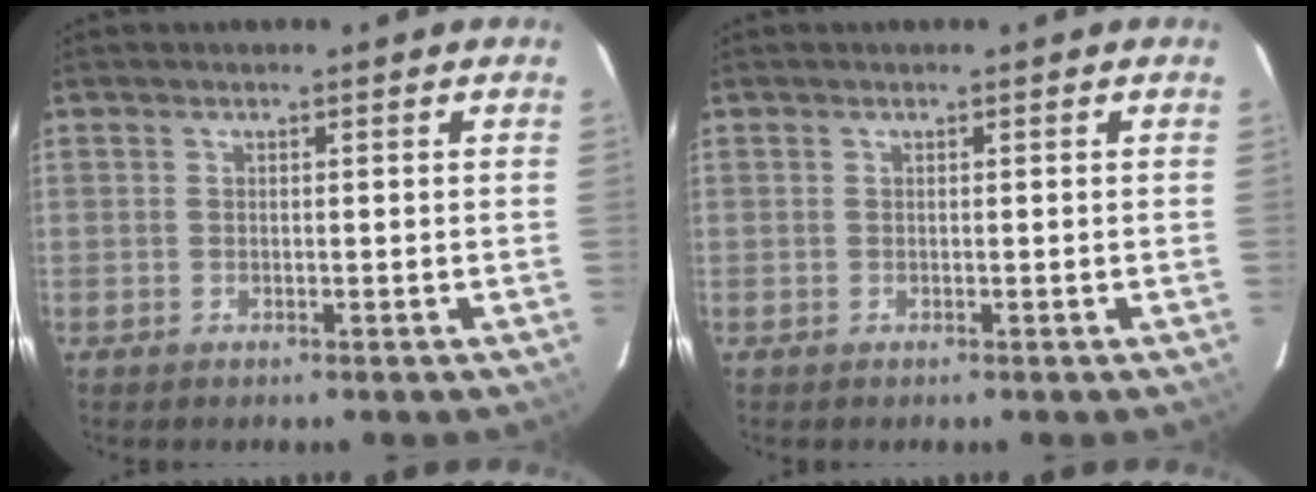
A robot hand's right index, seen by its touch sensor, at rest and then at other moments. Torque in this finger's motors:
{"motor_torque": [0.00, 0.00, 0.00, 0.00]}